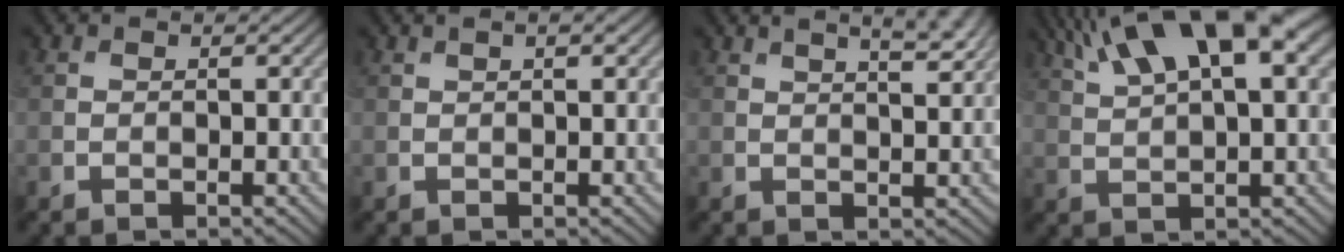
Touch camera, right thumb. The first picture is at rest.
{"total": 1.4, "force": [0.9, 0.0, 1.1], "torque": [-0.017, 0.004, 0.017]}
{"total": 4.3, "force": [3.0, 0.8, 3.0], "torque": [-0.038, 0.011, 0.040]}
{"total": 14.4, "force": [8.2, 4.7, 10.9], "torque": [-0.212, 0.027, 0.150]}